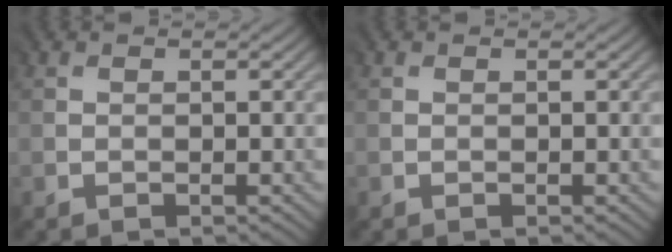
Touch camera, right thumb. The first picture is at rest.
{"total": 0.0}